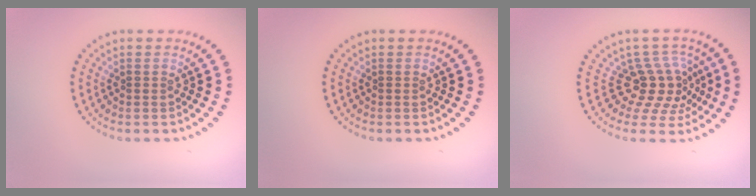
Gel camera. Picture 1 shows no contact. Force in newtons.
{"total": 0.0}
{"total": 3.9, "press": 2.7, "slide": 2.8}